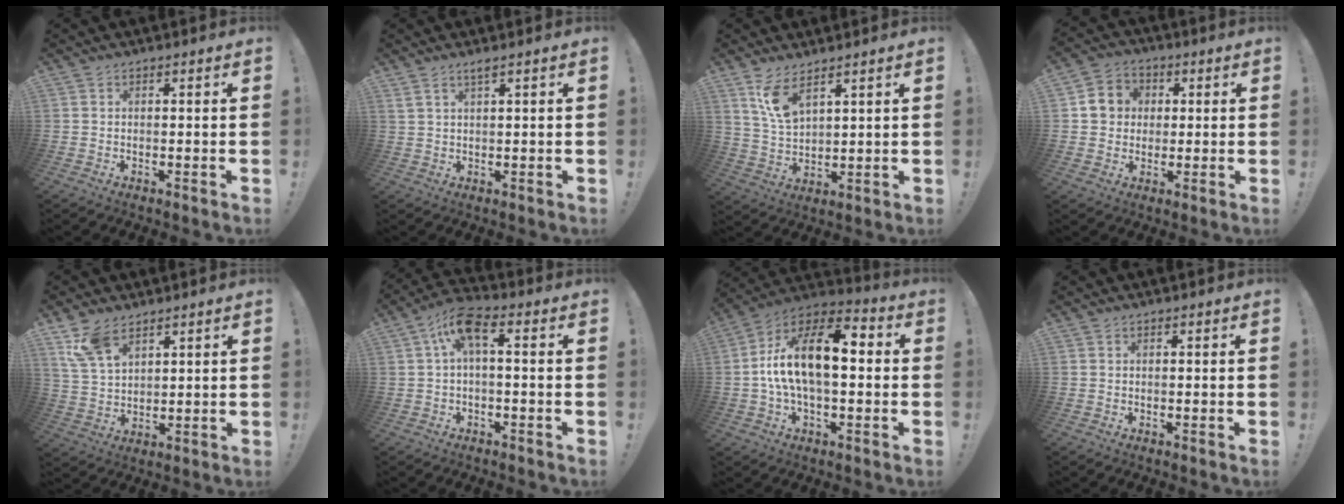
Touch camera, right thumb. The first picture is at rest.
{"total": 2.6, "force": [1.9, 0.1, 1.7], "torque": [-0.043, -0.001, 0.035]}
{"total": 8.9, "force": [5.8, 3.6, 5.6], "torque": [-0.107, -0.026, 0.109]}
{"total": 8.2, "force": [1.2, 7.7, 2.5], "torque": [-0.039, 0.008, 0.028]}
{"total": 9.0, "force": [6.0, 4.5, 5.0], "torque": [-0.102, -0.019, 0.120]}
{"total": 8.4, "force": [1.6, 2.8, 7.8], "torque": [-0.156, 0.005, 0.032]}
{"total": 17.9, "force": [1.3, 8.5, 15.7], "torque": [-0.277, 0.008, 0.019]}
{"total": 0.0}